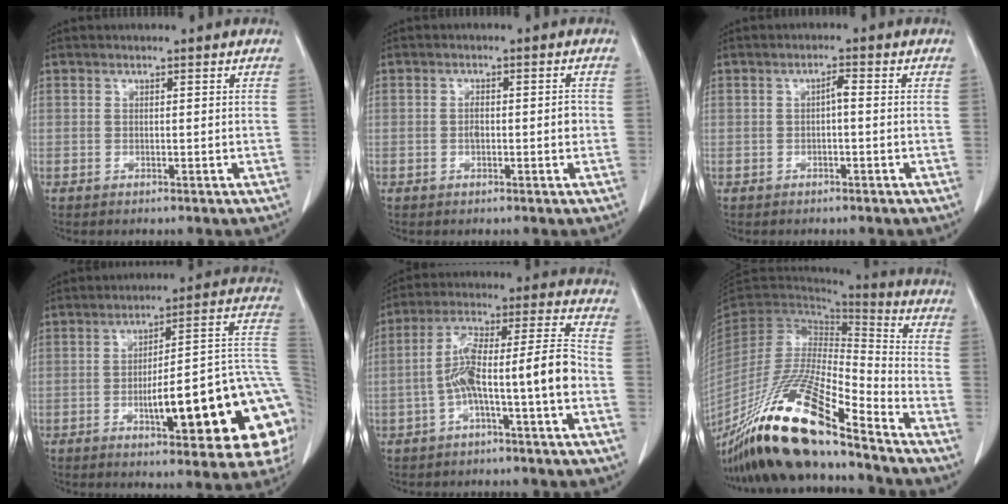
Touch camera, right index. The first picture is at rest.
{"total": 2.8, "force": [-0.4, 1.1, 2.6], "torque": [-0.045, 0.004, -0.004]}
{"total": 1.6, "force": [-0.1, 0.3, 1.5], "torque": [-0.026, 0.005, -0.001]}
{"total": 22.6, "force": [-5.6, 4.3, 21.5], "torque": [-0.190, 0.028, -0.067]}
{"total": 11.8, "force": [-3.5, 0.6, 11.2], "torque": [-0.198, 0.042, -0.060]}
{"total": 22.3, "force": [-16.7, 2.6, 14.5], "torque": [-0.283, -0.039, -0.313]}